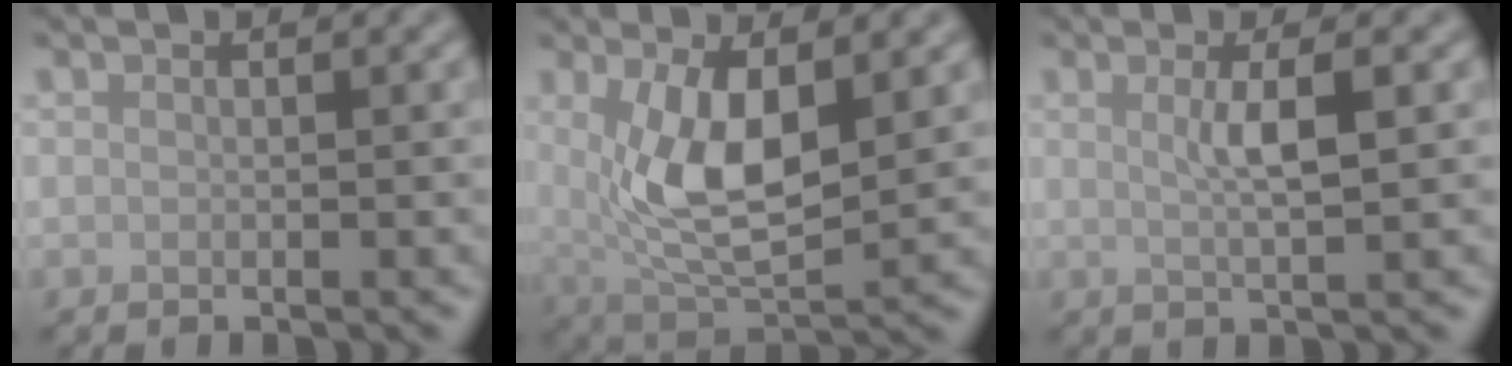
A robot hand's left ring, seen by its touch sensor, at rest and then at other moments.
{"total": 7.1, "force": [1.1, 3.0, 6.3], "torque": [-0.128, -0.014, 0.027]}
{"total": 3.0, "force": [0.6, 0.6, 2.9], "torque": [-0.048, 0.000, 0.009]}